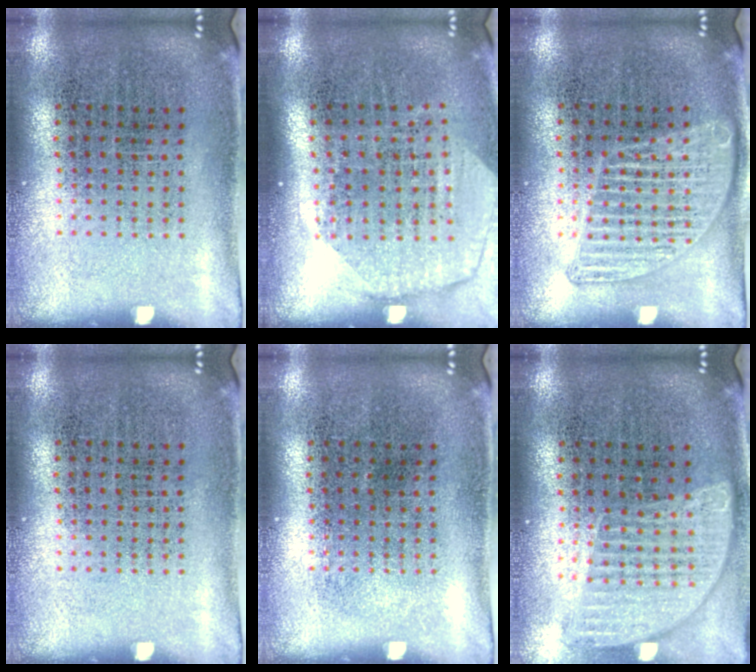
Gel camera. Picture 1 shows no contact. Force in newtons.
{"total": 1.9, "press": 1.6, "slide": 1.0}
{"total": 1.2, "press": 1.2, "slide": 0.1}
{"total": 0.0}
{"total": 0.0}
{"total": 1.0, "press": 1.0, "slide": 0.1}